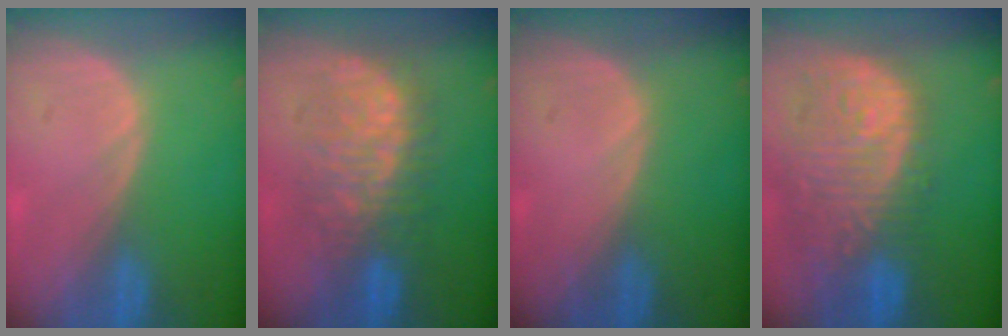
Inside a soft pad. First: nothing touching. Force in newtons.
{"total": 8.6, "press": 8.6, "slide": 0.4}
{"total": 0.0}
{"total": 13.4, "press": 11.3, "slide": 7.3}